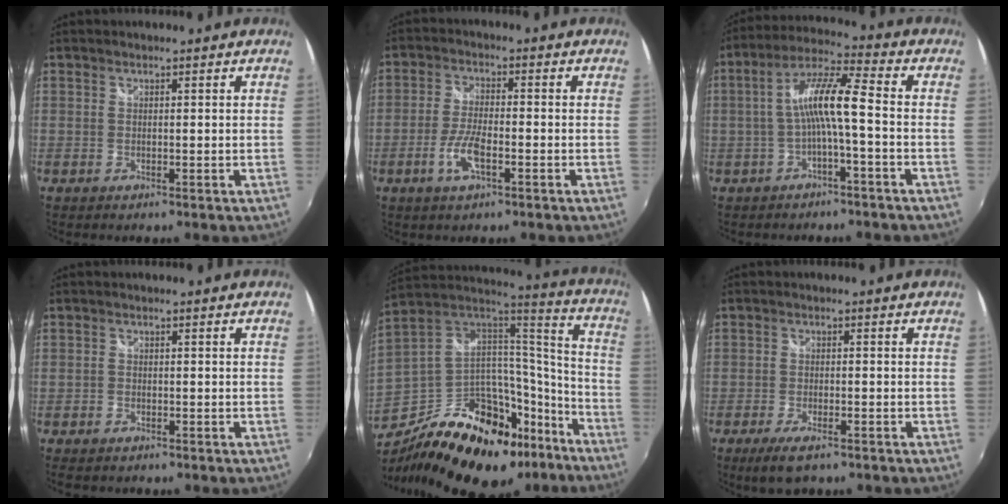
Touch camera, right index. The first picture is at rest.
{"total": 6.1, "force": [-2.7, 1.8, 5.2], "torque": [-0.115, -0.002, -0.053]}
{"total": 8.5, "force": [-2.0, 0.7, 8.3], "torque": [-0.178, 0.019, -0.033]}
{"total": 1.9, "force": [-1.4, 1.2, 0.5], "torque": [-0.018, -0.004, -0.026]}
{"total": 31.9, "force": [-18.4, 18.0, 18.9], "torque": [-0.341, 0.041, -0.255]}
{"total": 5.6, "force": [-3.9, 1.7, 3.7], "torque": [-0.086, -0.017, -0.069]}